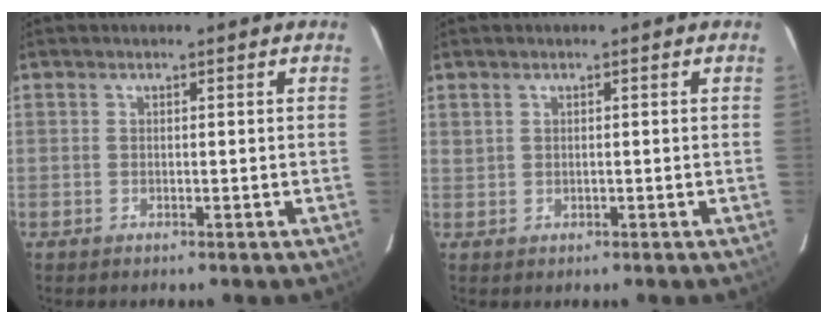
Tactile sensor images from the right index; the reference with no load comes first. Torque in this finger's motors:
{"motor_torque": [0.19, 0.05, -0.03, 0.00]}